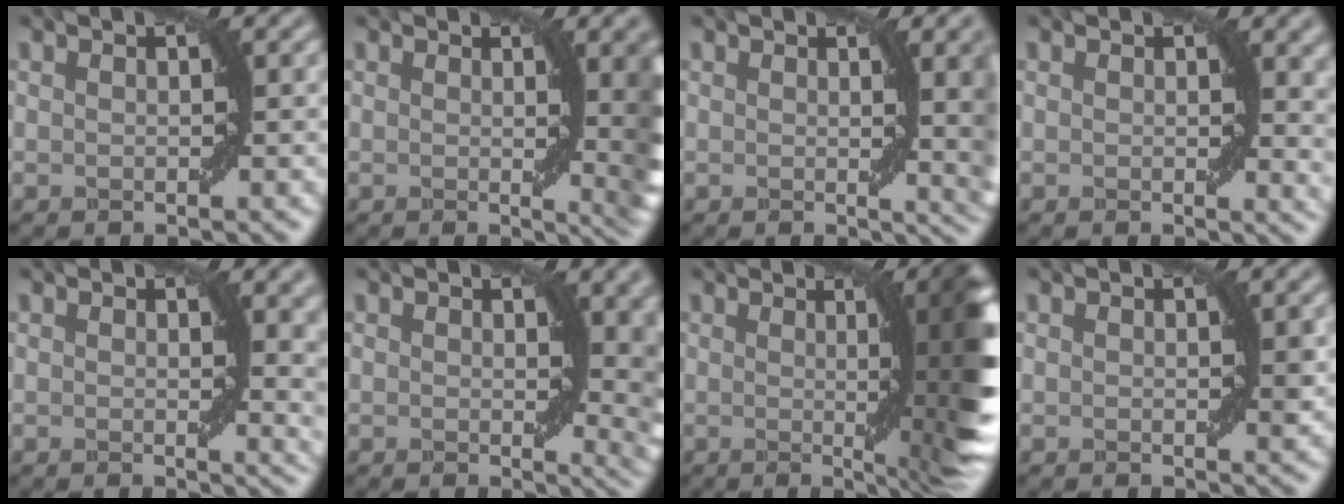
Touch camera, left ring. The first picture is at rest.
{"total": 7.2, "force": [0.7, 2.2, 6.8], "torque": [-0.052, 0.000, 0.010]}
{"total": 7.4, "force": [0.9, 2.3, 6.9], "torque": [-0.052, 0.003, 0.014]}
{"total": 3.2, "force": [1.1, 1.3, 2.7], "torque": [-0.023, -0.004, 0.016]}
{"total": 4.5, "force": [1.3, 1.7, 4.0], "torque": [-0.033, -0.008, 0.024]}
{"total": 6.1, "force": [1.3, 2.7, 5.4], "torque": [-0.044, -0.009, 0.024]}
{"total": 11.3, "force": [0.6, 2.6, 11.0], "torque": [-0.096, 0.011, 0.010]}
{"total": 0.8, "force": [0.2, 0.0, 0.8], "torque": [-0.007, -0.003, 0.004]}